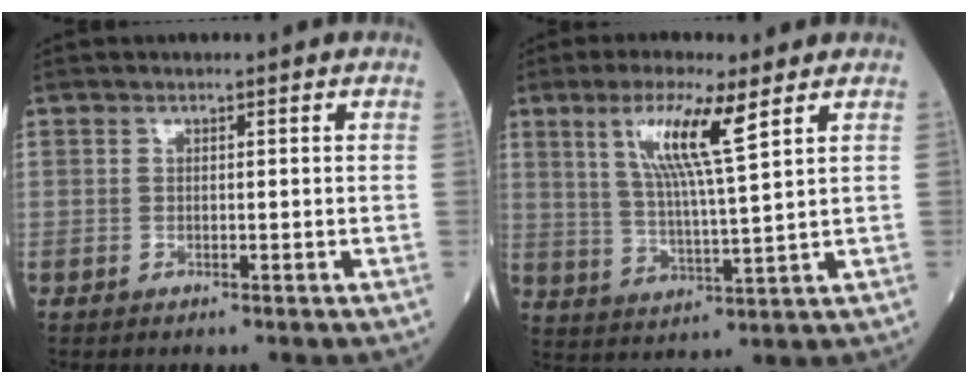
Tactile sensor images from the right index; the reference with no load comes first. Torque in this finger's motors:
{"motor_torque": [1.17, 0.60, 0.46, 0.20]}